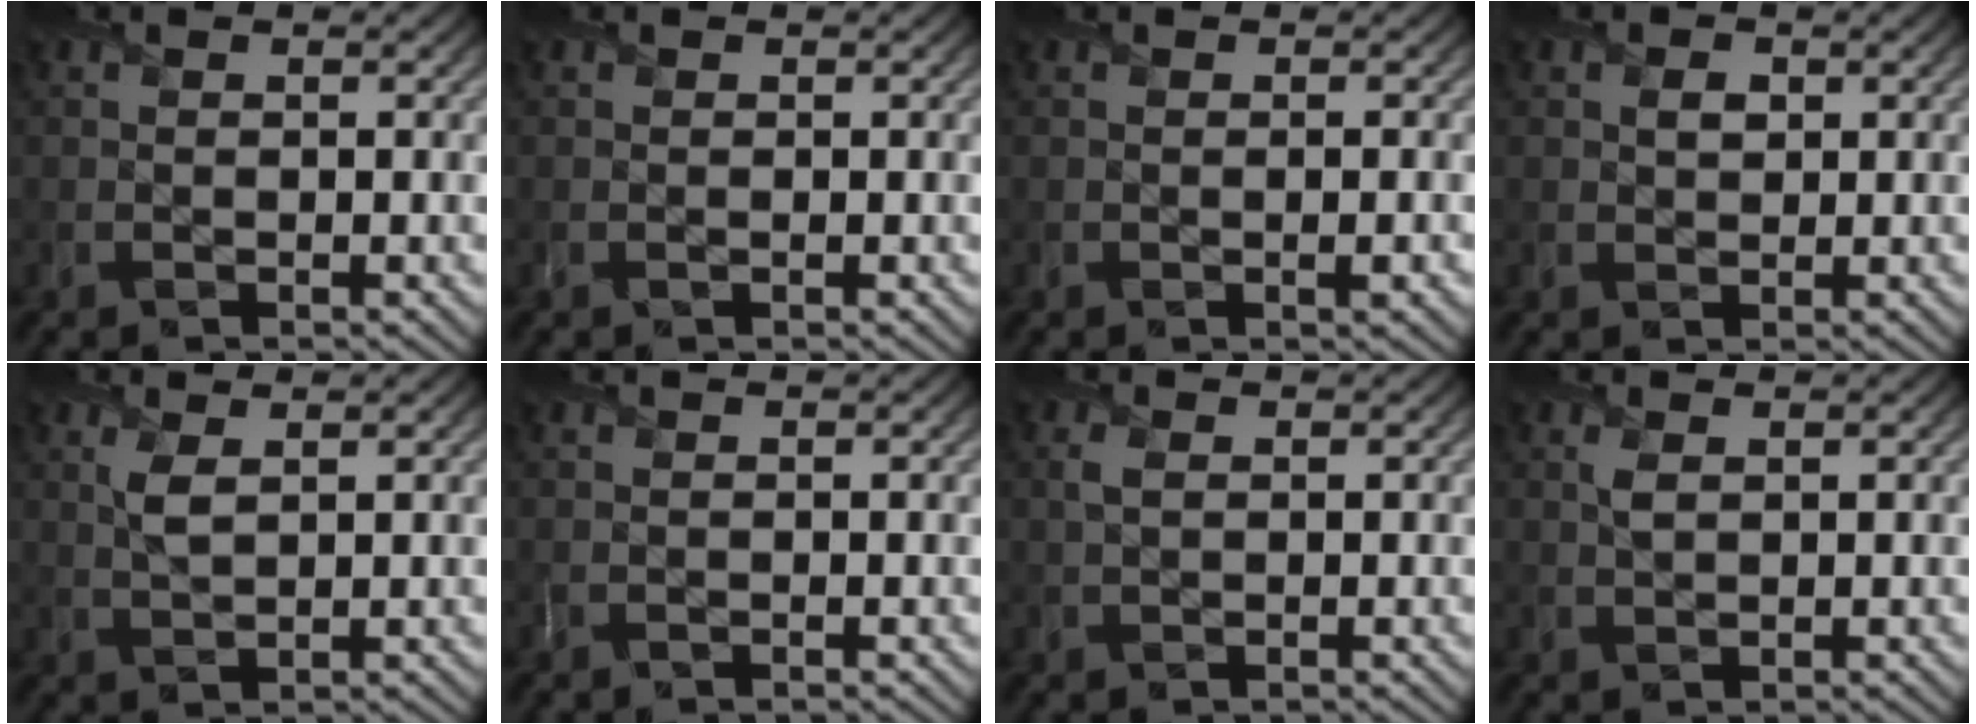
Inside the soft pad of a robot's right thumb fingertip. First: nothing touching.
{"total": 0.0}
{"total": 0.9, "force": [-0.3, 0.2, 0.9], "torque": [-0.013, -0.003, -0.004]}
{"total": 1.5, "force": [0.5, 1.1, 0.8], "torque": [-0.015, -0.003, 0.007]}
{"total": 2.4, "force": [1.0, 0.9, 2.0], "torque": [-0.051, 0.002, 0.023]}
{"total": 0.0}
{"total": 1.2, "force": [0.4, 0.7, 1.0], "torque": [-0.028, 0.004, 0.006]}
{"total": 1.4, "force": [0.6, 0.6, 1.1], "torque": [-0.029, 0.001, 0.014]}